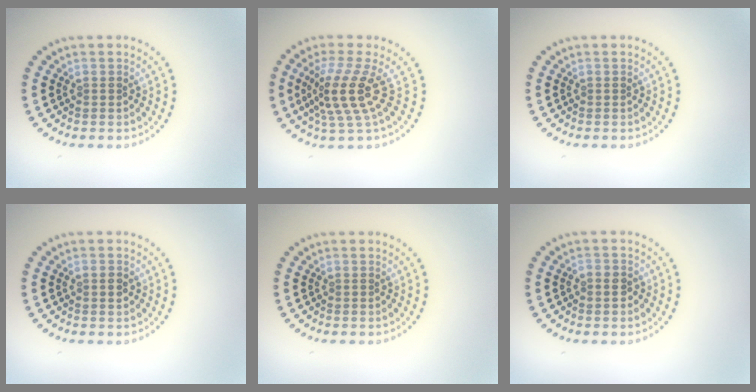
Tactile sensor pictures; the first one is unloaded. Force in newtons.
{"total": 4.3, "press": 3.1, "slide": 3.0}
{"total": 0.0}
{"total": 1.2, "press": 1.2, "slide": 0.1}
{"total": 0.0}
{"total": 0.9, "press": 0.9, "slide": 0.3}